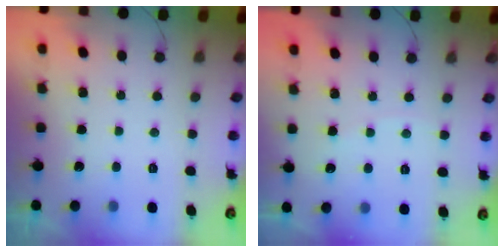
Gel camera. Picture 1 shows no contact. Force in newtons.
{"total": 1.5, "press": 1.4, "slide": 0.3}